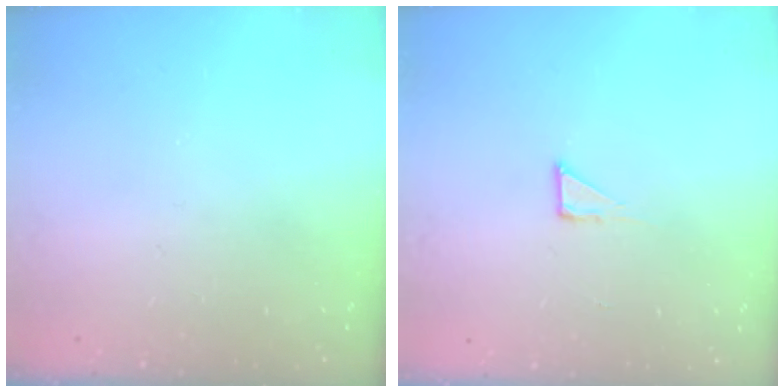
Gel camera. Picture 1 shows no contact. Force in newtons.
{"total": 2.7, "press": 2.7, "slide": 0.2}